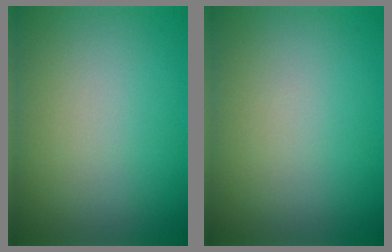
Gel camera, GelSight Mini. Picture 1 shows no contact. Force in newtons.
{"total": 0.0}